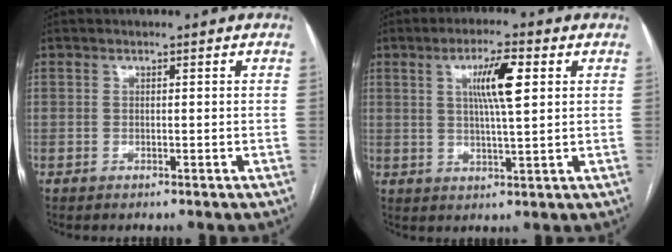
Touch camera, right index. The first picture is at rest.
{"total": 7.3, "force": [2.2, 0.6, 6.9], "torque": [-0.125, 0.006, 0.039]}